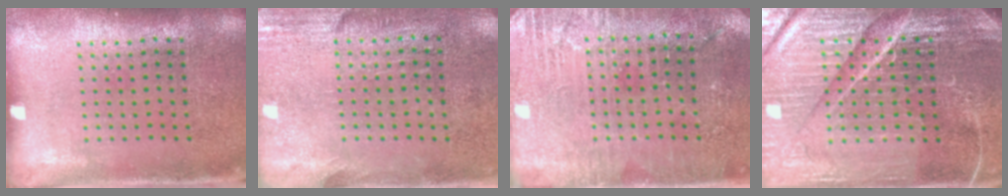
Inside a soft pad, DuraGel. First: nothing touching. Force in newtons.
{"total": 2.8, "press": 2.4, "slide": 1.5}
{"total": 2.9, "press": 2.8, "slide": 0.4}
{"total": 6.2, "press": 5.6, "slide": 2.8}